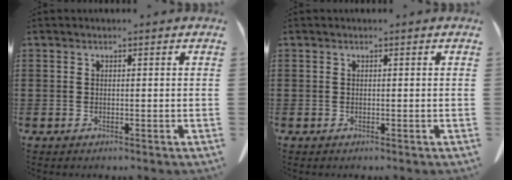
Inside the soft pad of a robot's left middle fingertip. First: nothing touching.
{"total": 0.0}